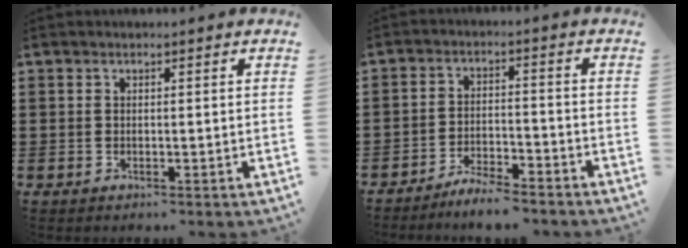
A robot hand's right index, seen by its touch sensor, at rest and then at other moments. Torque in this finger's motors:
{"motor_torque": [0.26, 0.25, 0.10, 0.06]}